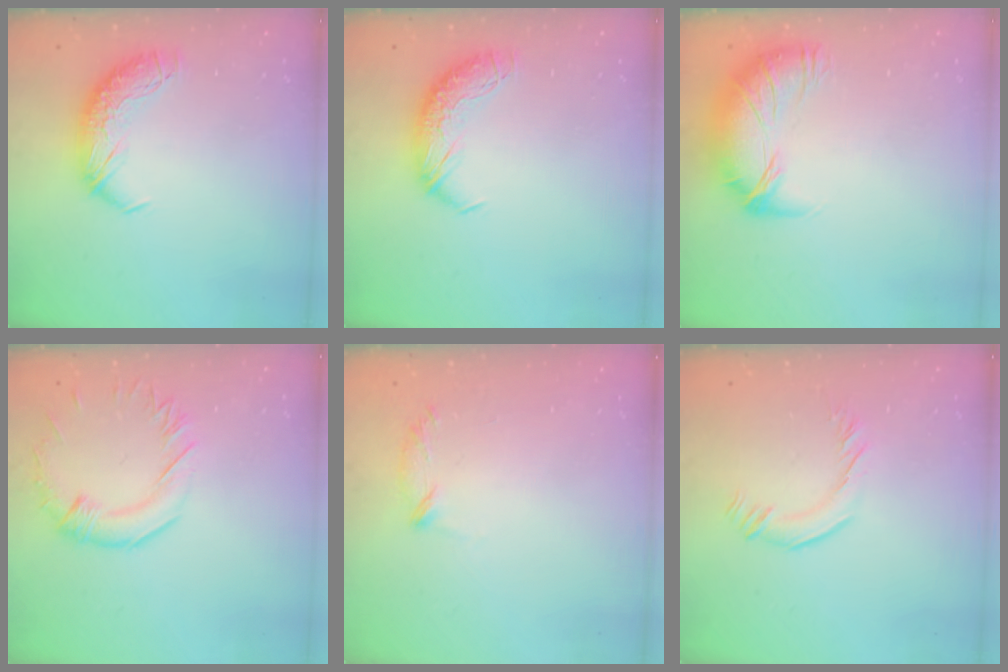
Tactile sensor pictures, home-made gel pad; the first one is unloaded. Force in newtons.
{"total": 0.0}
{"total": 2.7, "press": 1.5, "slide": 2.3}
{"total": 1.0, "press": 0.6, "slide": 0.8}
{"total": 6.5, "press": 6.4, "slide": 0.9}
{"total": 1.7, "press": 1.4, "slide": 0.8}